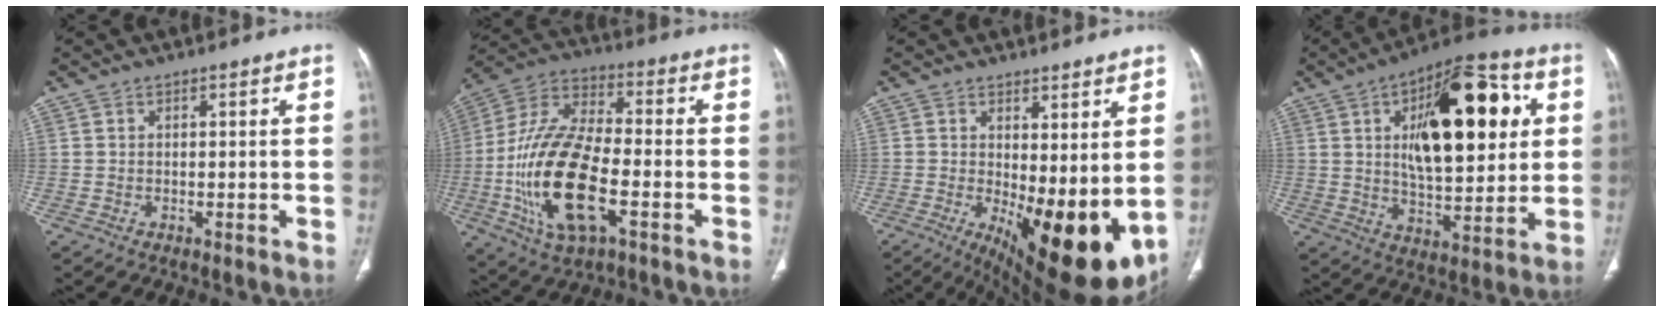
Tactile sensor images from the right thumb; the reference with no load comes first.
{"total": 21.2, "force": [-5.3, 9.2, 18.3], "torque": [-0.369, 0.018, -0.093]}
{"total": 16.4, "force": [-0.8, 6.5, 15.1], "torque": [-0.220, -0.036, 0.011]}
{"total": 23.9, "force": [5.9, 10.8, 20.5], "torque": [-0.269, -0.003, 0.086]}